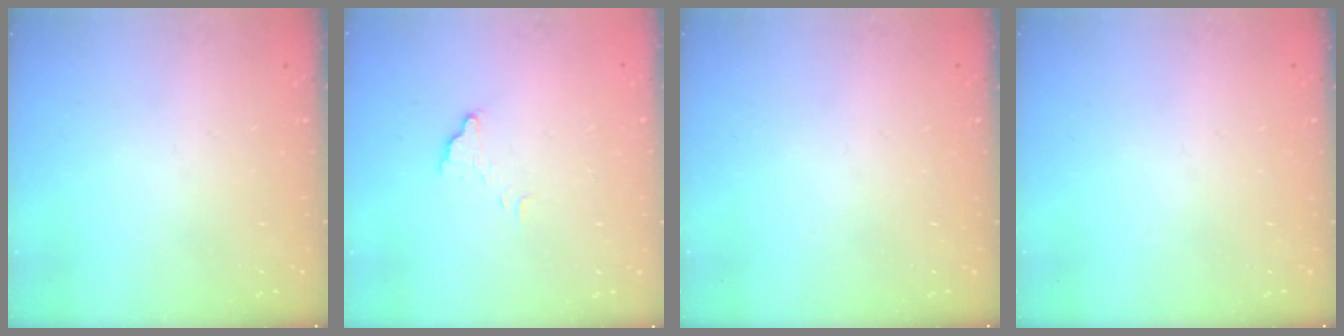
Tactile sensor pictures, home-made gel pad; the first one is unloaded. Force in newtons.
{"total": 4.6, "press": 4.6, "slide": 0.3}
{"total": 0.0}
{"total": 0.0}